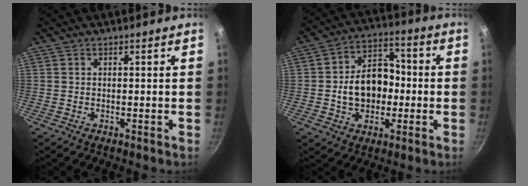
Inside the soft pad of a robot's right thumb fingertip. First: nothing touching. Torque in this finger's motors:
{"motor_torque": [0.76, 2.09, 1.10, -0.12, 0.39]}